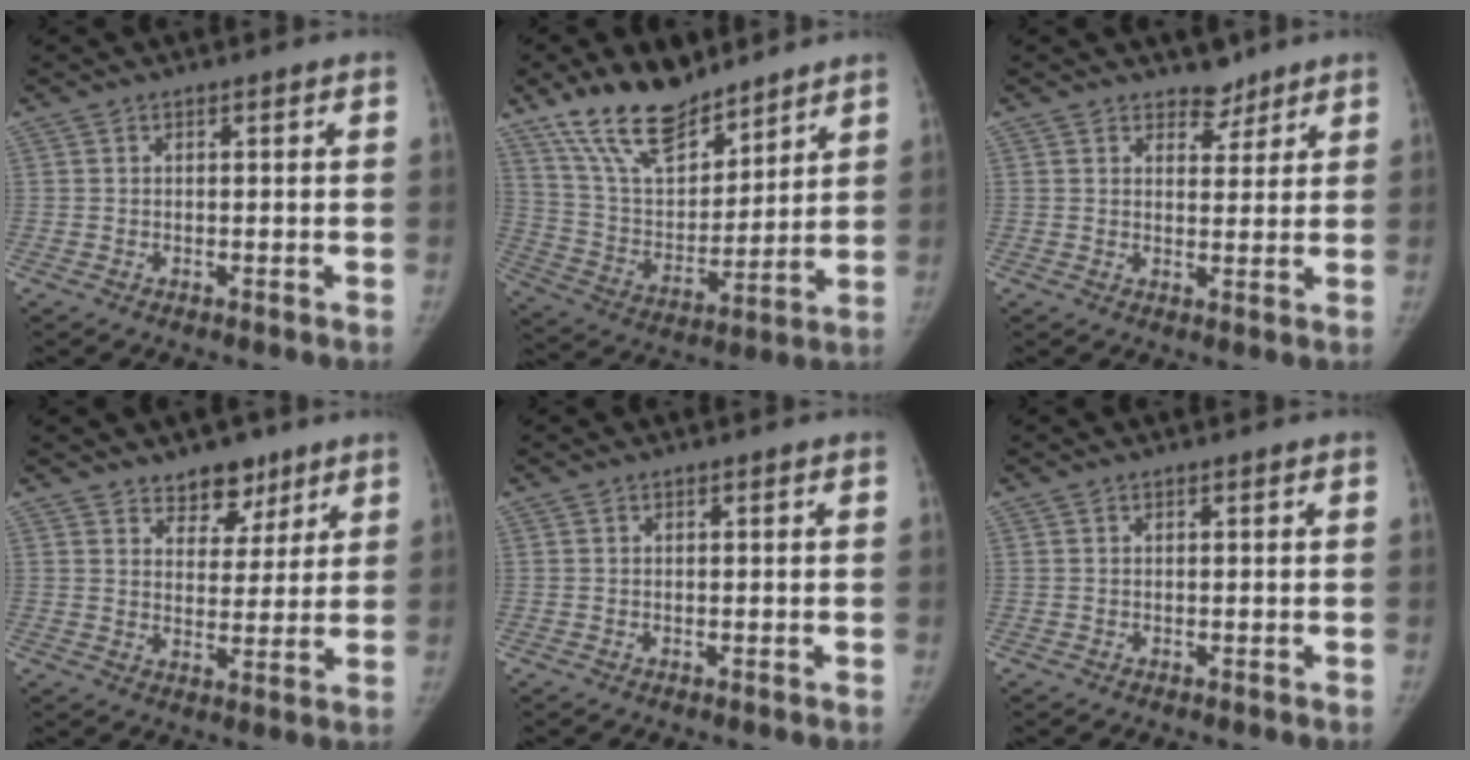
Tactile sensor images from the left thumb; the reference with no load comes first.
{"total": 17.7, "force": [13.4, 7.4, 8.9], "torque": [-0.120, -0.069, 0.251]}
{"total": 3.5, "force": [2.9, 2.0, 0.4], "torque": [0.018, -0.021, 0.042]}
{"total": 7.2, "force": [5.2, 4.3, 2.5], "torque": [0.000, -0.031, 0.081]}
{"total": 0.0}
{"total": 0.0}